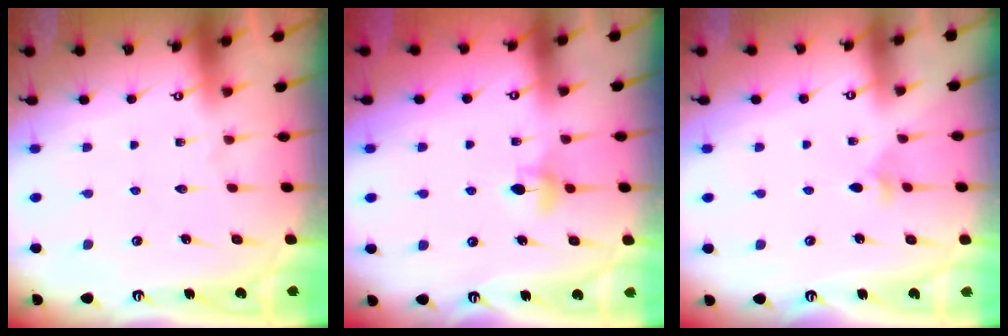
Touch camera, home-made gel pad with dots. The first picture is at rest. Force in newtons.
{"total": 4.7, "press": 4.6, "slide": 0.8}
{"total": 3.0, "press": 2.9, "slide": 0.8}